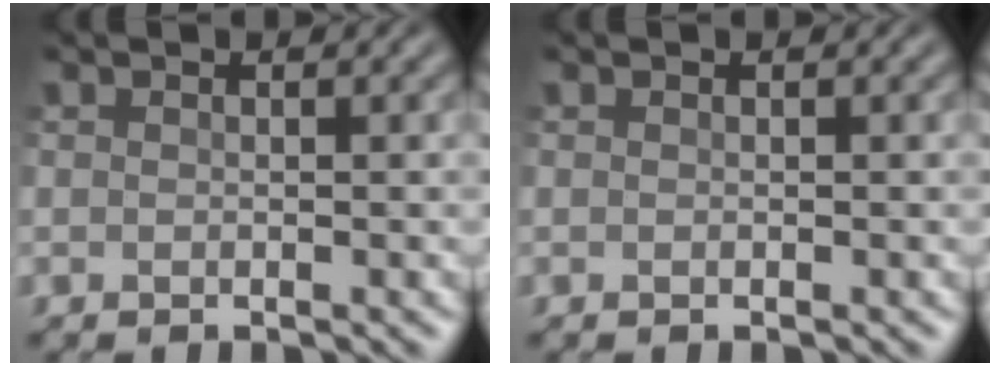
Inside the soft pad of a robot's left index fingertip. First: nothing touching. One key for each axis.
{"total": 0.0}